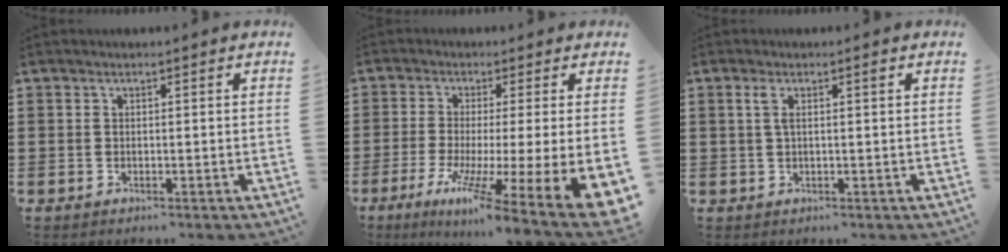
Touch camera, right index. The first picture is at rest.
{"total": 7.0, "force": [-2.2, -0.1, 6.7], "torque": [-0.124, -0.049, -0.045]}
{"total": 2.3, "force": [0.6, 0.3, 2.1], "torque": [-0.043, 0.002, 0.008]}